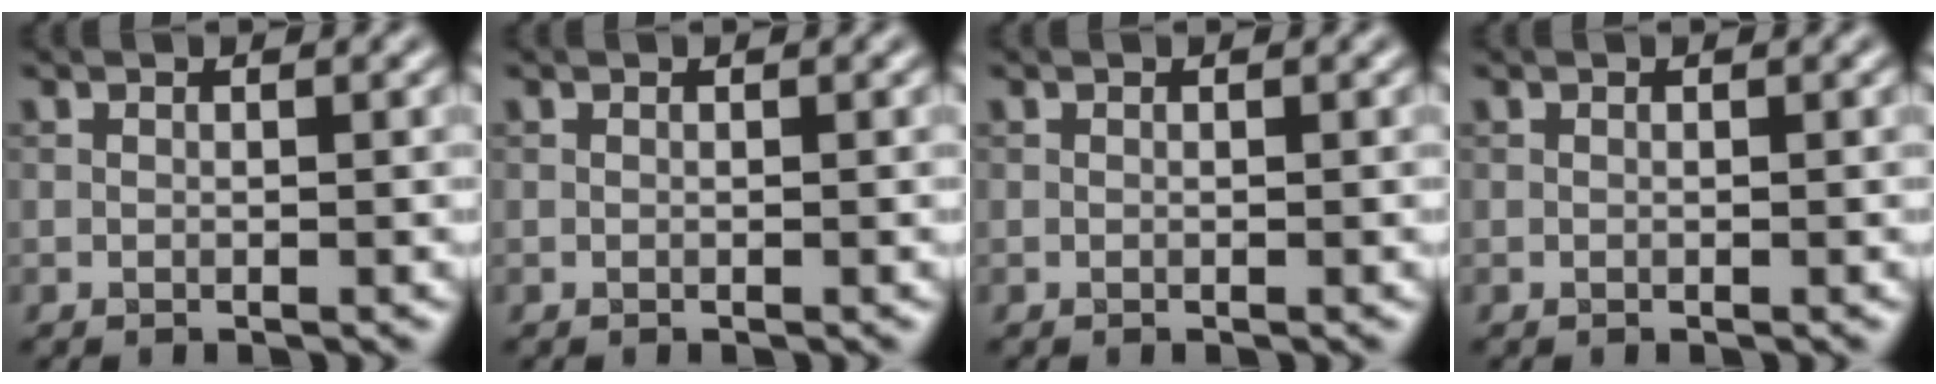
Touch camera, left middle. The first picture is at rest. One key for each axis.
{"total": 0.0}
{"total": 0.0}
{"total": 0.0}